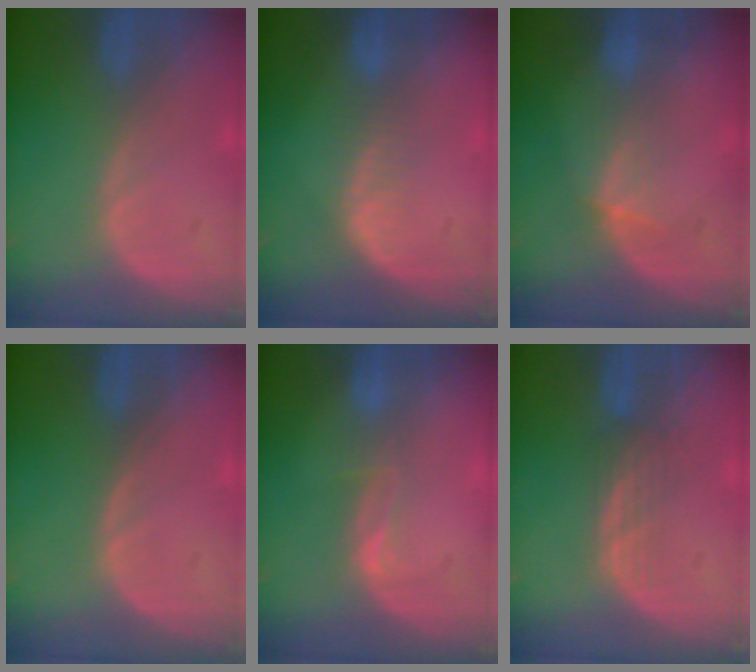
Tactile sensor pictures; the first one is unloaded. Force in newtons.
{"total": 2.7, "press": 2.3, "slide": 1.5}
{"total": 3.4, "press": 3.2, "slide": 1.1}
{"total": 0.0}
{"total": 2.2, "press": 1.7, "slide": 1.4}
{"total": 3.1, "press": 2.6, "slide": 1.7}